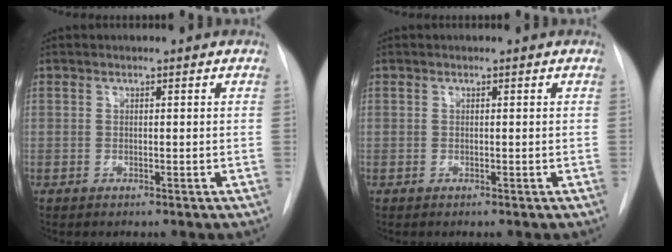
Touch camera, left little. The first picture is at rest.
{"total": 0.0}